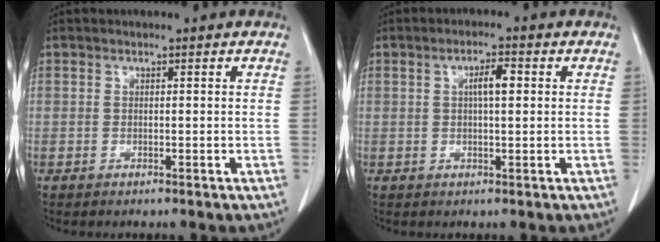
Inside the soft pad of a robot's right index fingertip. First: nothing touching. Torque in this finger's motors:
{"motor_torque": [0.34, 0.05, 0.07, 0.05]}